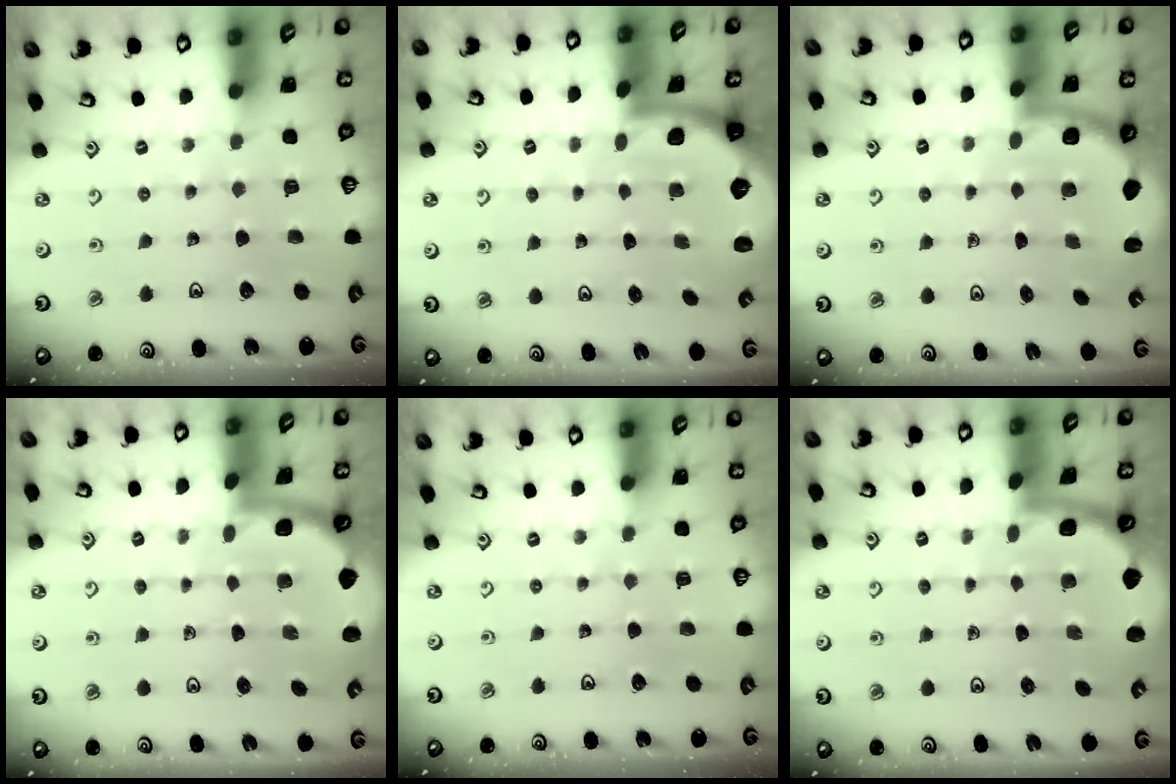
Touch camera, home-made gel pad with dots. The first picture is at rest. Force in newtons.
{"total": 1.6, "press": 1.6, "slide": 0.1}
{"total": 3.3, "press": 2.9, "slide": 1.5}
{"total": 1.7, "press": 1.7, "slide": 0.0}
{"total": 0.0}
{"total": 1.8, "press": 1.7, "slide": 0.0}